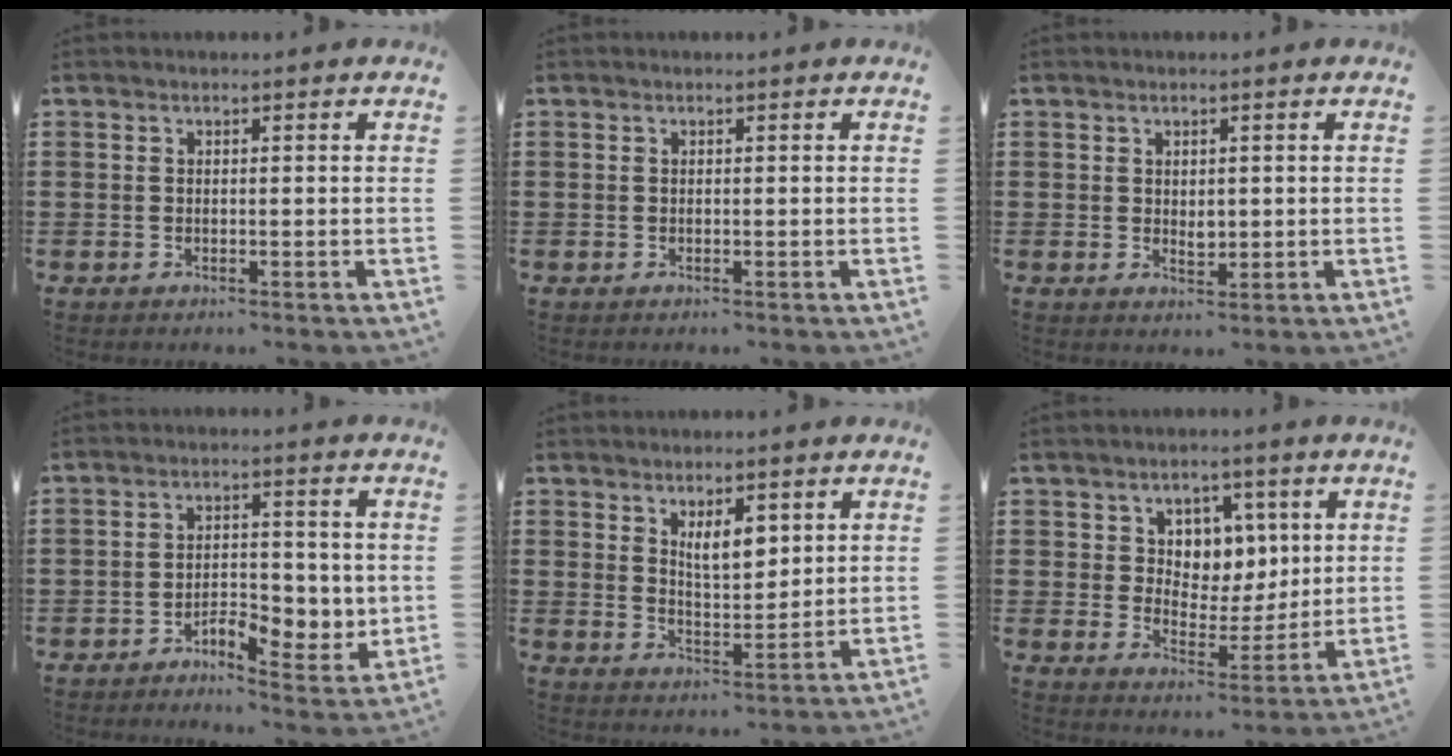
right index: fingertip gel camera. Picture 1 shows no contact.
{"total": 0.0}
{"total": 1.7, "force": [0.3, 1.1, 1.3], "torque": [-0.017, 0.001, 0.004]}
{"total": 5.1, "force": [-1.8, 3.0, 3.8], "torque": [-0.050, 0.004, -0.037]}
{"total": 5.1, "force": [2.8, 2.0, 3.8], "torque": [-0.065, -0.001, 0.045]}
{"total": 6.1, "force": [3.0, 5.2, 1.2], "torque": [-0.049, -0.001, 0.053]}